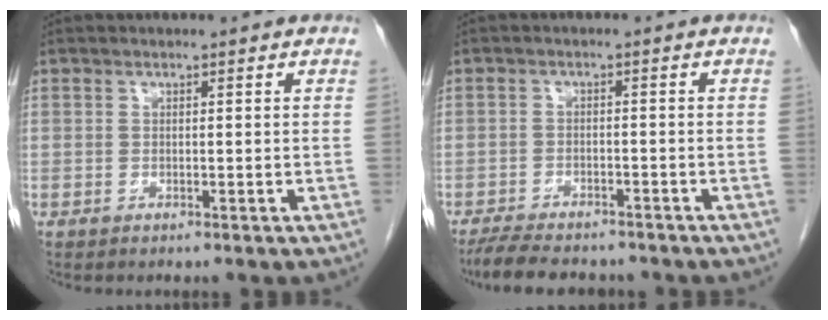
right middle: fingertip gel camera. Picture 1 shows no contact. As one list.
[{"total": 9.1, "force": [-7.9, 2.2, 3.8], "torque": [-0.066, -0.015, -0.119]}]